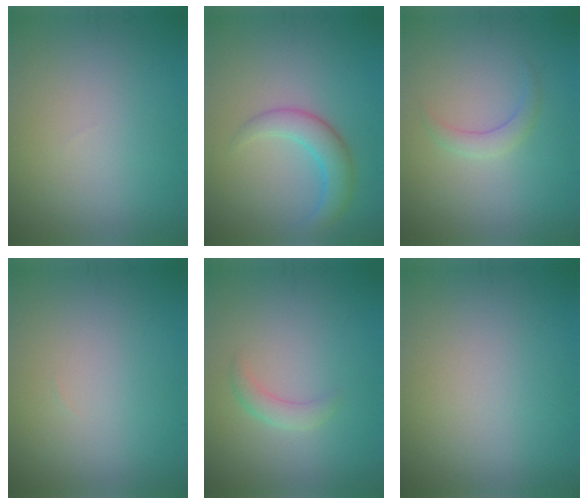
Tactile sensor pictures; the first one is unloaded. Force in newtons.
{"total": 3.4, "press": 3.4, "slide": 0.2}
{"total": 1.5, "press": 1.5, "slide": 0.0}
{"total": 0.0}
{"total": 1.6, "press": 1.6, "slide": 0.1}
{"total": 0.0}